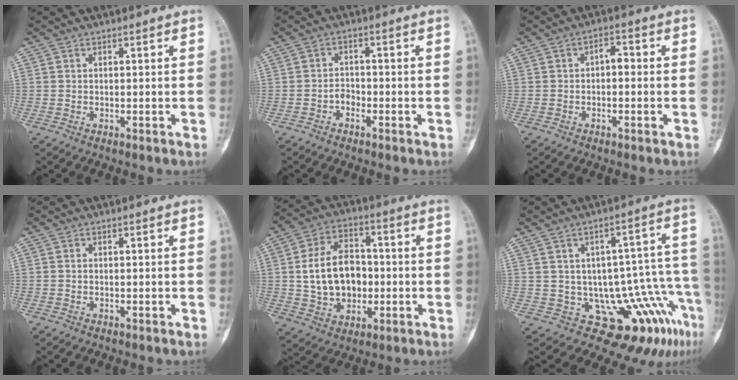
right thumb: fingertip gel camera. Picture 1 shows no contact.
{"total": 1.9, "force": [-1.1, 1.3, 0.7], "torque": [-0.002, 0.013, -0.026]}
{"total": 2.9, "force": [-0.2, 1.6, 2.4], "torque": [-0.025, 0.013, -0.011]}
{"total": 0.0}
{"total": 13.8, "force": [-0.1, 9.9, 9.6], "torque": [-0.142, 0.018, 0.005]}
{"total": 15.2, "force": [-6.6, 7.1, 11.6], "torque": [-0.102, 0.061, -0.078]}